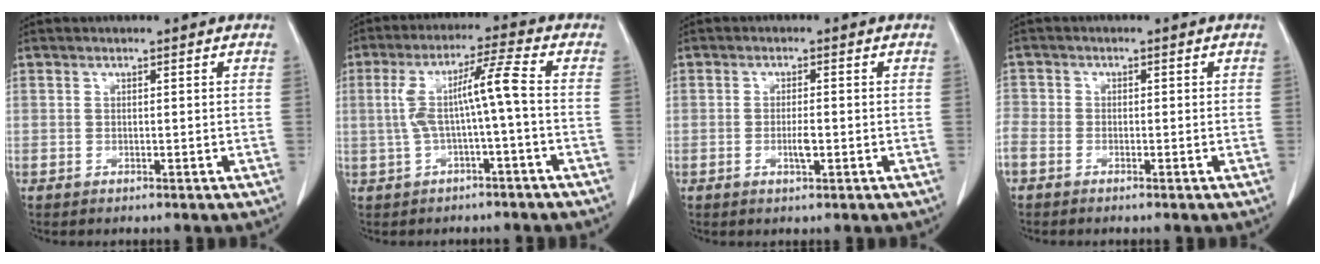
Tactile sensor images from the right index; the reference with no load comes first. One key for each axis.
{"total": 7.3, "fx": -0.6, "fy": -0.4, "fz": 7.3, "tx": -0.143, "ty": 0.030, "tz": -0.006}
{"total": 2.5, "fx": -0.7, "fy": 0.5, "fz": 2.3, "tx": -0.045, "ty": 0.000, "tz": -0.012}
{"total": 5.2, "fx": -2.6, "fy": 3.9, "fz": 2.1, "tx": -0.081, "ty": 0.004, "tz": -0.053}